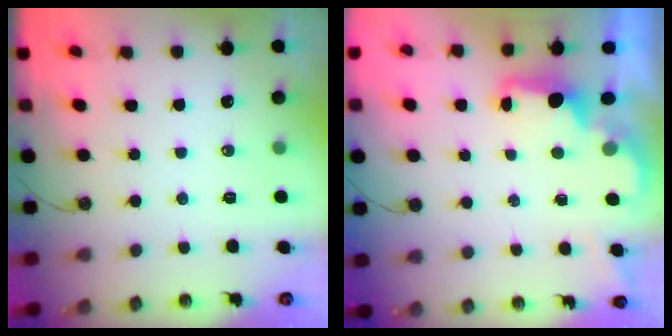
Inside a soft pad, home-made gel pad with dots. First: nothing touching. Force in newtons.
{"total": 2.2, "press": 2.1, "slide": 0.7}